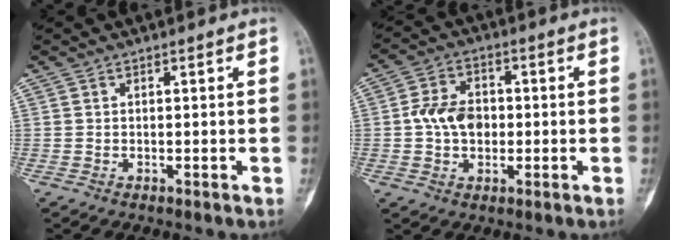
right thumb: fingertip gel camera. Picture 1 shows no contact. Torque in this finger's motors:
{"motor_torque": [0.97, 1.30, 0.46, -0.03, 0.23]}